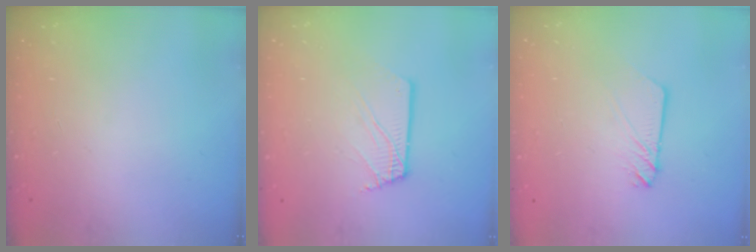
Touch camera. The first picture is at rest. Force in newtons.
{"total": 3.3, "press": 3.3, "slide": 0.4}
{"total": 3.3, "press": 3.3, "slide": 0.3}